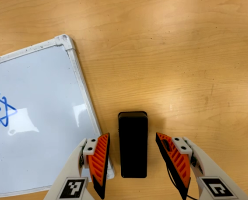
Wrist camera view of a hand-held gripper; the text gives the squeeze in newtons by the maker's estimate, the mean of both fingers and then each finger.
{"total": 0.0}